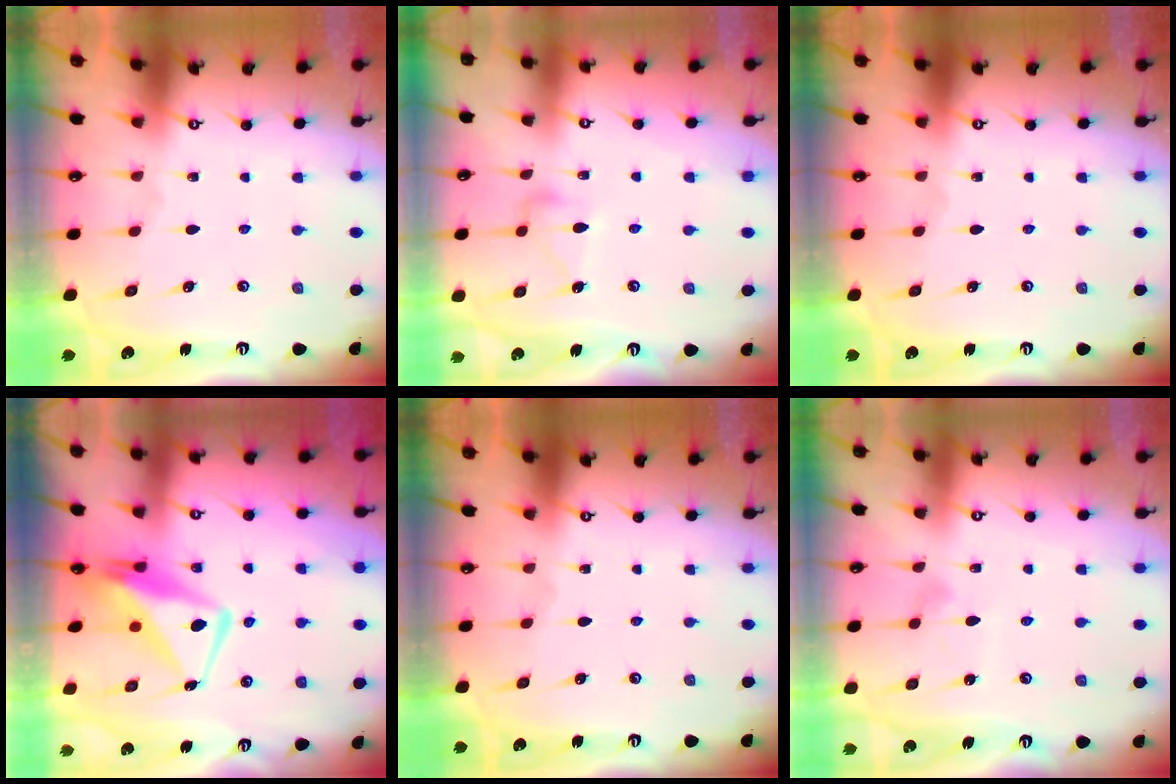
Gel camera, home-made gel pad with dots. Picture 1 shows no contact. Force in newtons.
{"total": 9.7, "press": 9.7, "slide": 0.5}
{"total": 0.0}
{"total": 11.9, "press": 11.8, "slide": 1.5}
{"total": 0.0}
{"total": 6.7, "press": 6.7, "slide": 0.5}